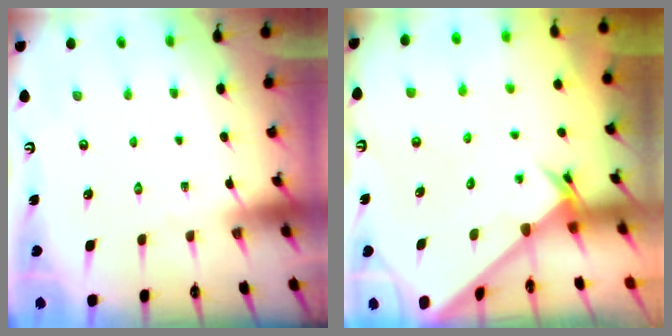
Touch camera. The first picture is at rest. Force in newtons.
{"total": 2.4, "press": 2.4, "slide": 0.2}